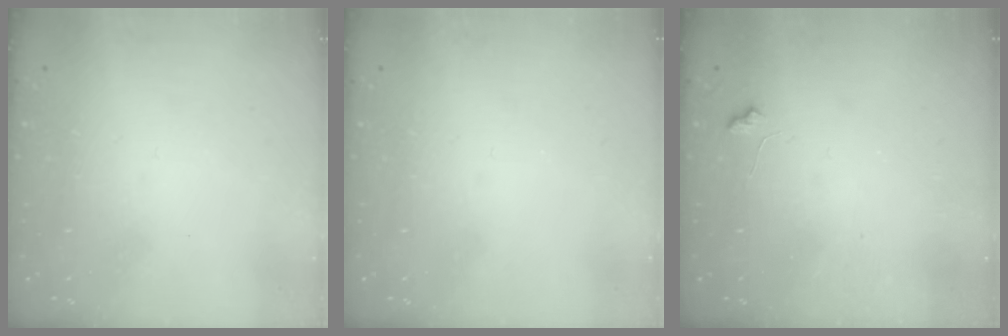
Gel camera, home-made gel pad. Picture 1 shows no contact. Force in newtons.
{"total": 0.0}
{"total": 4.5, "press": 4.5, "slide": 0.6}